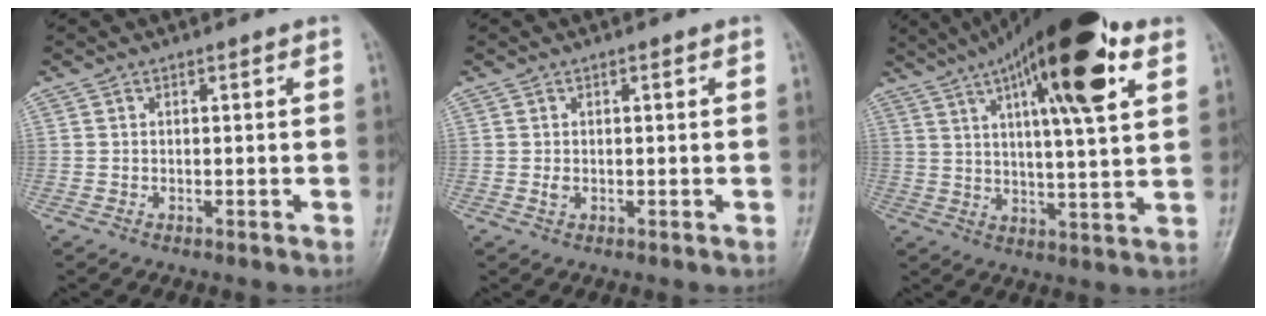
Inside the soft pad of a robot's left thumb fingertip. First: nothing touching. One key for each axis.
{"total": 1.3, "fx": 0.1, "fy": 0.8, "fz": 1.1, "tx": -0.019, "ty": 0.002, "tz": 0.002}
{"total": 22.0, "fx": 10.7, "fy": 5.5, "fz": 18.4, "tx": -0.281, "ty": -0.010, "tz": 0.164}